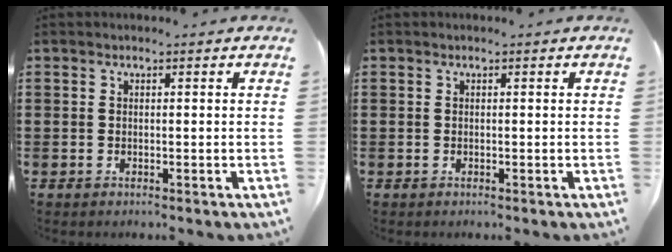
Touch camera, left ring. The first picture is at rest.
{"total": 0.0}